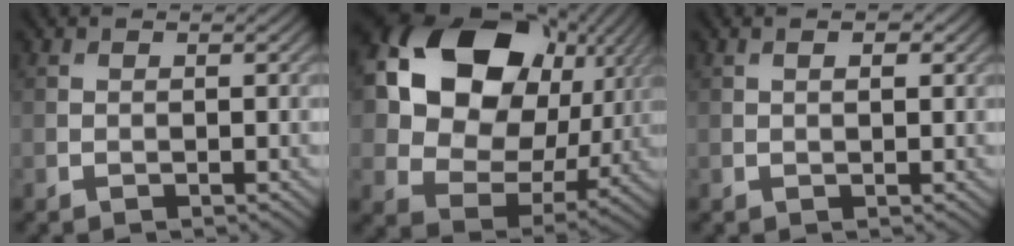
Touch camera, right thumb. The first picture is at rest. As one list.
[{"total": 19.1, "force": [5.7, 14.3, 11.3], "torque": [-0.246, 0.021, 0.116]}, {"total": 1.7, "force": [0.7, 0.7, 1.3], "torque": [-0.013, -0.010, 0.011]}]